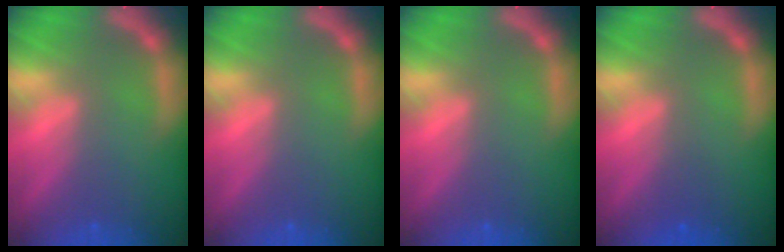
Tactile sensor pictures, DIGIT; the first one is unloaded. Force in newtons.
{"total": 0.0}
{"total": 0.0}
{"total": 1.0}